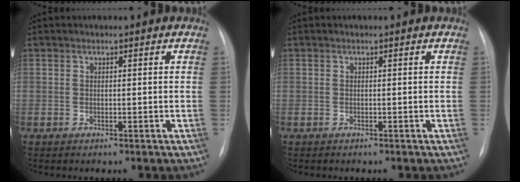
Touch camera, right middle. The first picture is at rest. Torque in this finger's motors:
{"motor_torque": [-0.16, 0.03, -0.14, -0.02]}